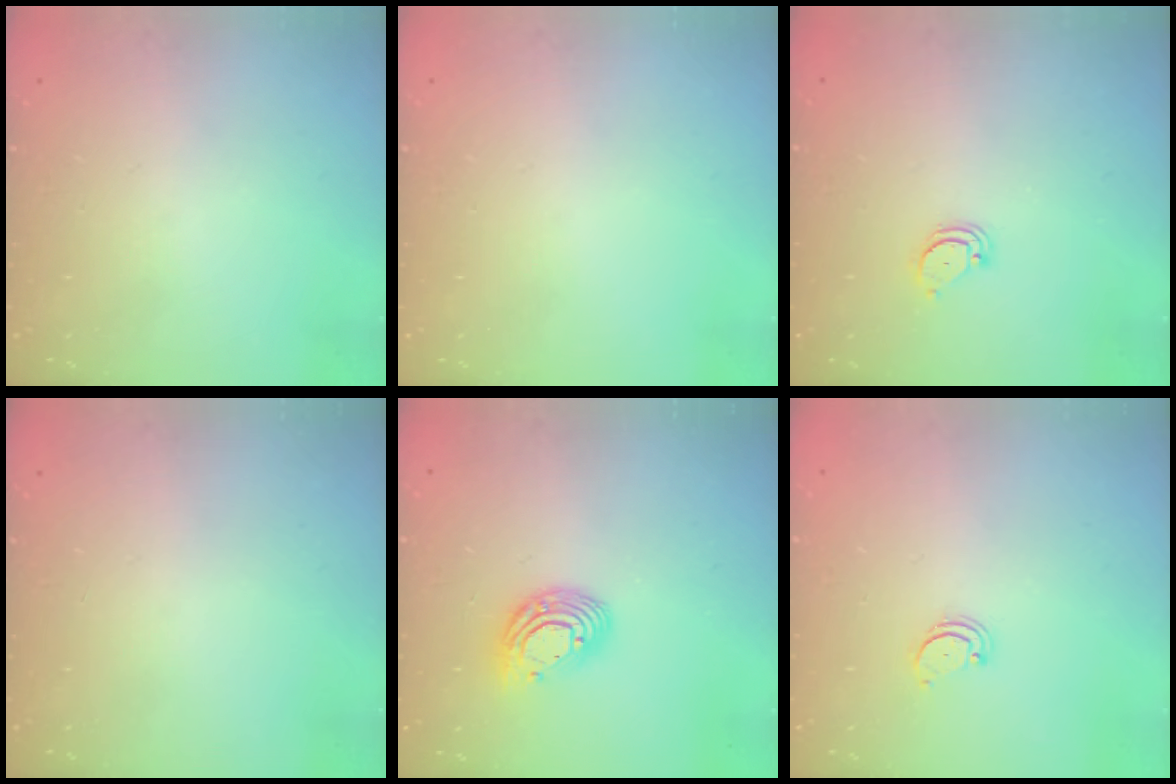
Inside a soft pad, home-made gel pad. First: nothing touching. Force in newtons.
{"total": 0.0}
{"total": 2.1, "press": 2.1, "slide": 0.1}
{"total": 0.0}
{"total": 12.1, "press": 12.0, "slide": 1.2}
{"total": 2.4, "press": 2.3, "slide": 0.5}